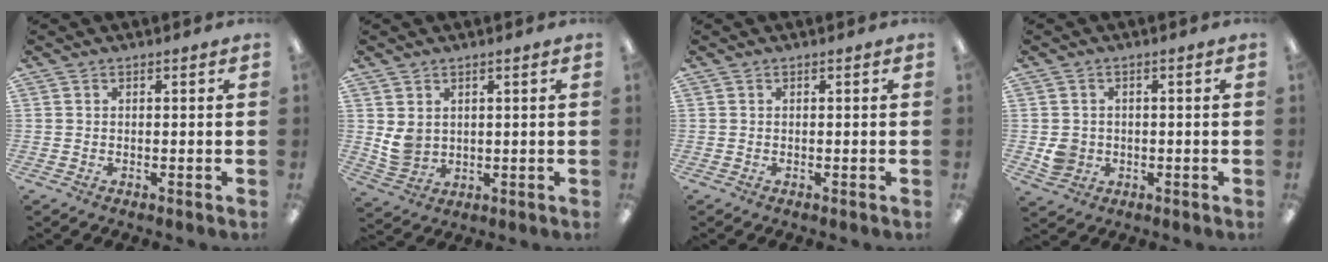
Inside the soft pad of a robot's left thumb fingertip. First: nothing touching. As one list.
[{"total": 5.0, "force": [2.0, 4.0, 2.1], "torque": [-0.031, -0.005, 0.041]}, {"total": 0.0}, {"total": 4.3, "force": [-0.5, 4.0, 1.4], "torque": [-0.011, 0.003, -0.008]}]